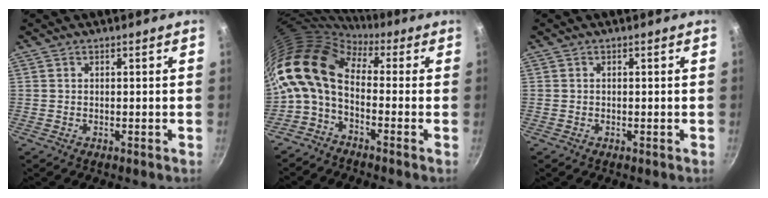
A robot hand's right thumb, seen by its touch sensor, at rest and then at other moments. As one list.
[{"total": 12.6, "force": [0.2, 7.5, 10.1], "torque": [-0.195, 0.022, -0.017]}, {"total": 0.0}]